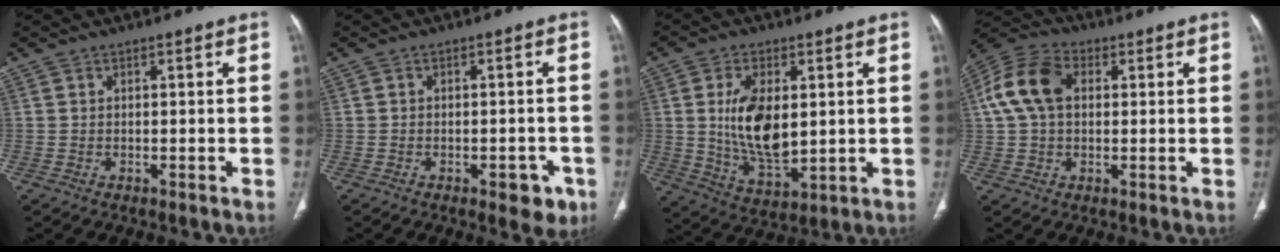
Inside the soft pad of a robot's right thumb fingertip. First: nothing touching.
{"total": 5.1, "force": [-2.5, 2.5, 3.7], "torque": [-0.023, 0.007, -0.027]}
{"total": 12.8, "force": [1.7, 6.8, 10.7], "torque": [-0.184, -0.019, 0.042]}
{"total": 11.1, "force": [2.1, 7.5, 7.9], "torque": [-0.159, 0.027, 0.032]}